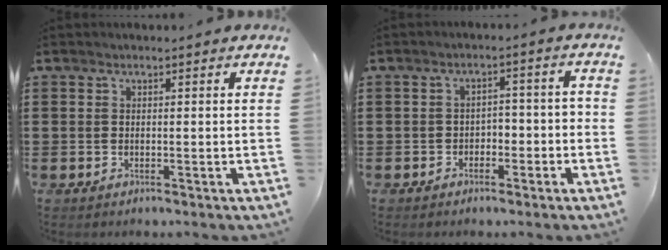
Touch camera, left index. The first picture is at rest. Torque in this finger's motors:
{"motor_torque": [0.04, 0.14, 0.20, 0.00]}